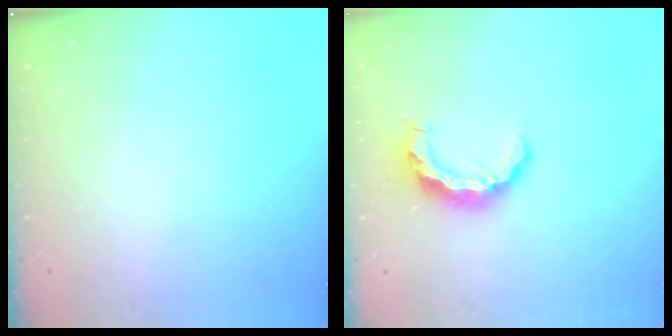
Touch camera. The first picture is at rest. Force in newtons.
{"total": 9.6, "press": 9.5, "slide": 1.1}